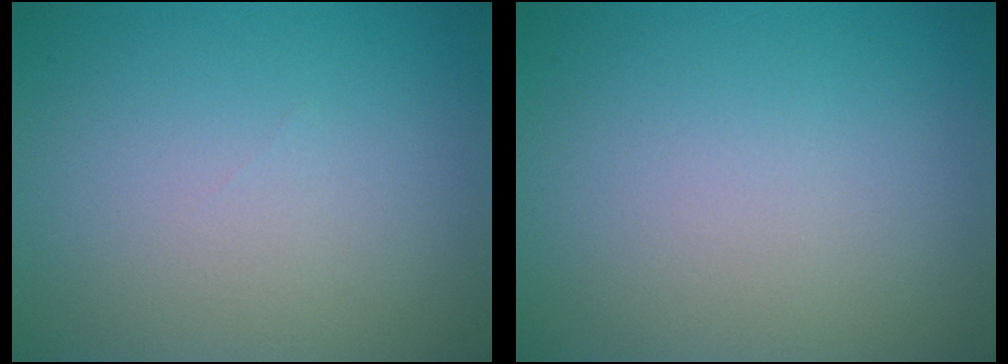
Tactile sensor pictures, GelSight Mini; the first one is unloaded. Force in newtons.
{"total": 0.0}